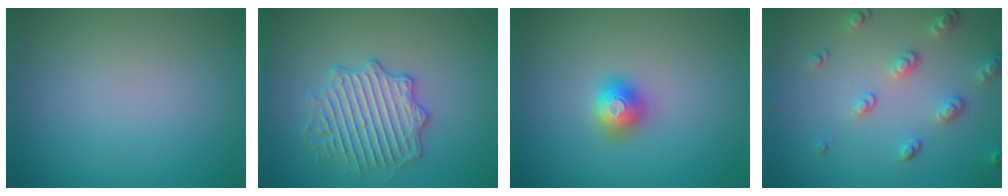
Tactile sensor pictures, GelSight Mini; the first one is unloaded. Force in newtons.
{"total": 3.9, "press": 3.8, "slide": 0.8}
{"total": 2.0, "press": 2.0, "slide": 0.2}
{"total": 3.2, "press": 2.6, "slide": 2.0}